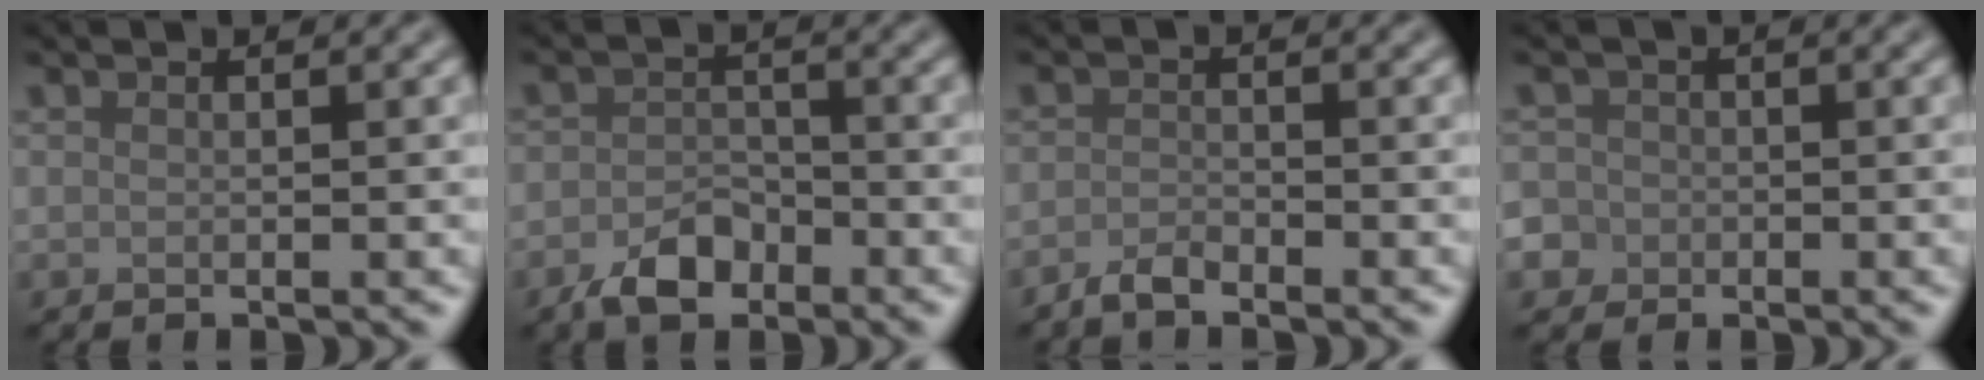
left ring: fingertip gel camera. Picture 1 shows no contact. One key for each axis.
{"total": 3.6, "fx": -2.4, "fy": 2.1, "fz": 1.8, "tx": -0.026, "ty": 0.003, "tz": -0.048}
{"total": 1.6, "fx": -1.4, "fy": 0.4, "fz": 0.7, "tx": -0.014, "ty": 0.002, "tz": -0.031}
{"total": 4.5, "fx": -1.8, "fy": 4.0, "fz": 0.9, "tx": -0.001, "ty": 0.001, "tz": -0.054}